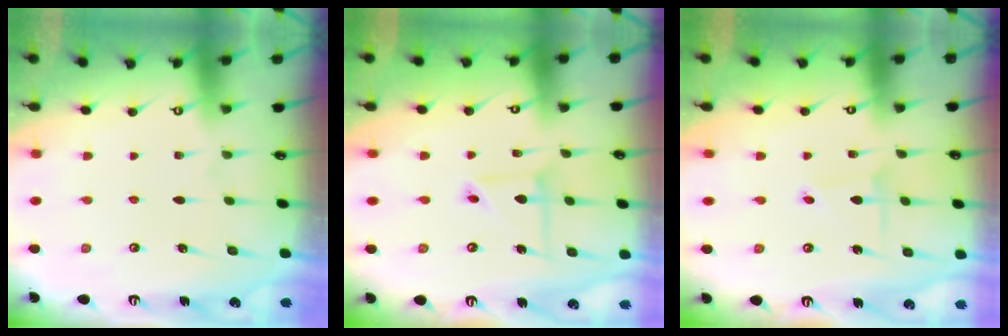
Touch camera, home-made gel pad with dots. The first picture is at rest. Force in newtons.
{"total": 5.7, "press": 5.7, "slide": 0.6}
{"total": 2.9, "press": 2.9, "slide": 0.1}